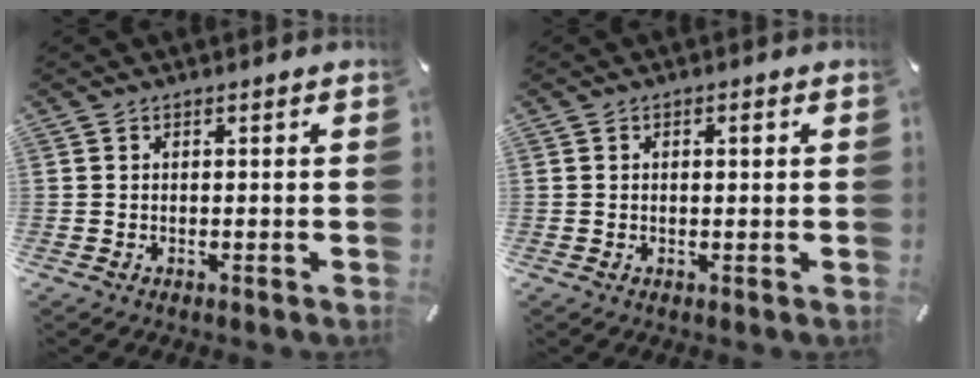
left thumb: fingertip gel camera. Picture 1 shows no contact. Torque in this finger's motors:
{"motor_torque": [-0.34, -0.46, -0.07, -0.03, 0.01]}